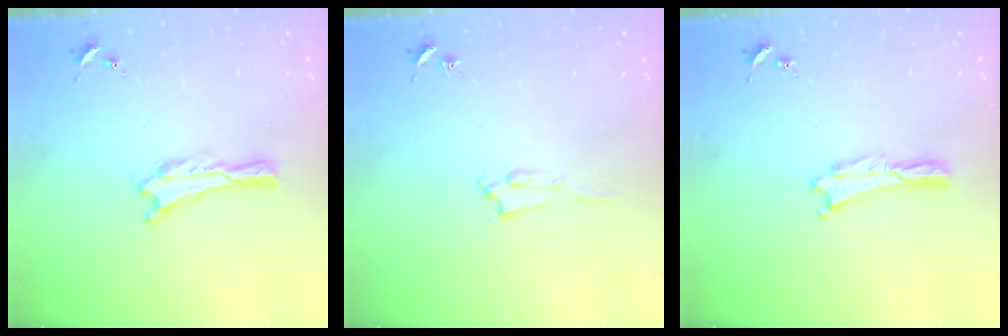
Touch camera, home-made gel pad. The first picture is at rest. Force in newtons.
{"total": 1.4, "press": 1.4, "slide": 0.2}
{"total": 0.0}